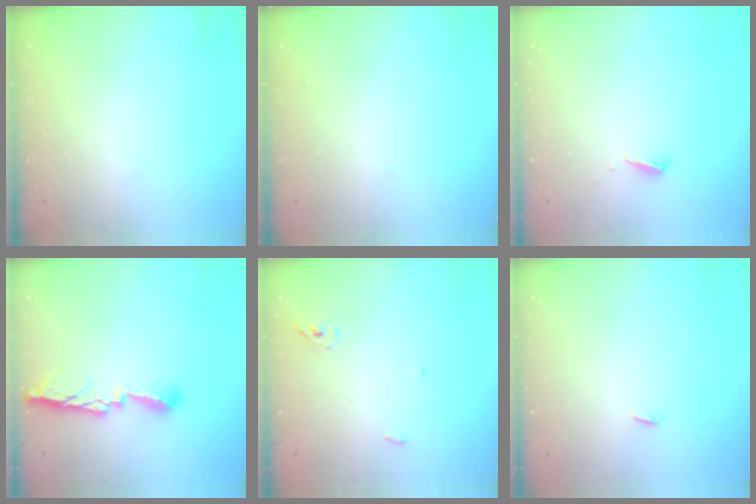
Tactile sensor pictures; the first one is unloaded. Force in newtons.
{"total": 0.0}
{"total": 2.5, "press": 2.5, "slide": 0.1}
{"total": 10.7, "press": 10.7, "slide": 0.3}
{"total": 3.7, "press": 3.5, "slide": 1.1}
{"total": 2.1, "press": 1.9, "slide": 0.7}